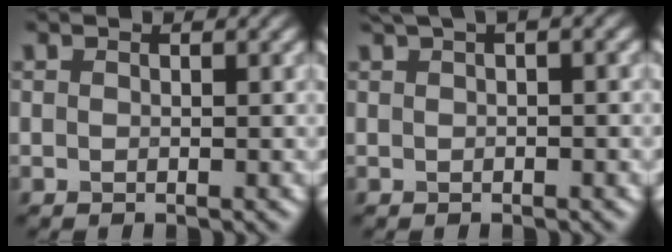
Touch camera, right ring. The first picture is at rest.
{"total": 3.1, "force": [1.7, 0.9, 2.4], "torque": [-0.034, 0.012, 0.020]}